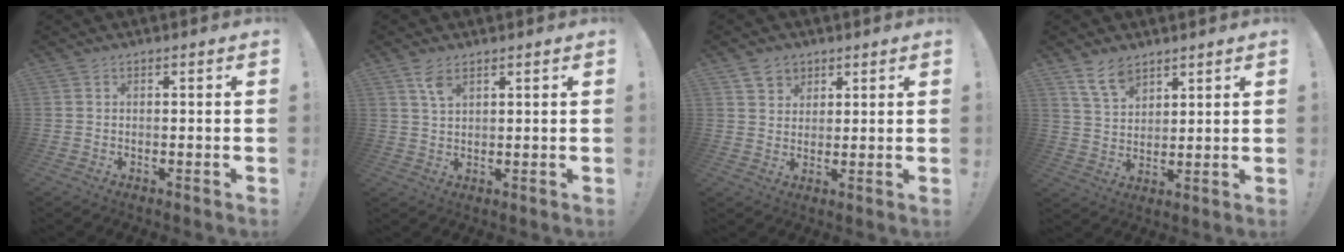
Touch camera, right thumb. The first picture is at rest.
{"total": 4.3, "force": [2.7, 1.9, 2.8], "torque": [-0.049, -0.011, 0.047]}
{"total": 5.6, "force": [3.5, 4.2, 1.2], "torque": [-0.014, -0.017, 0.067]}
{"total": 8.1, "force": [6.1, 4.1, 3.3], "torque": [-0.066, -0.031, 0.118]}